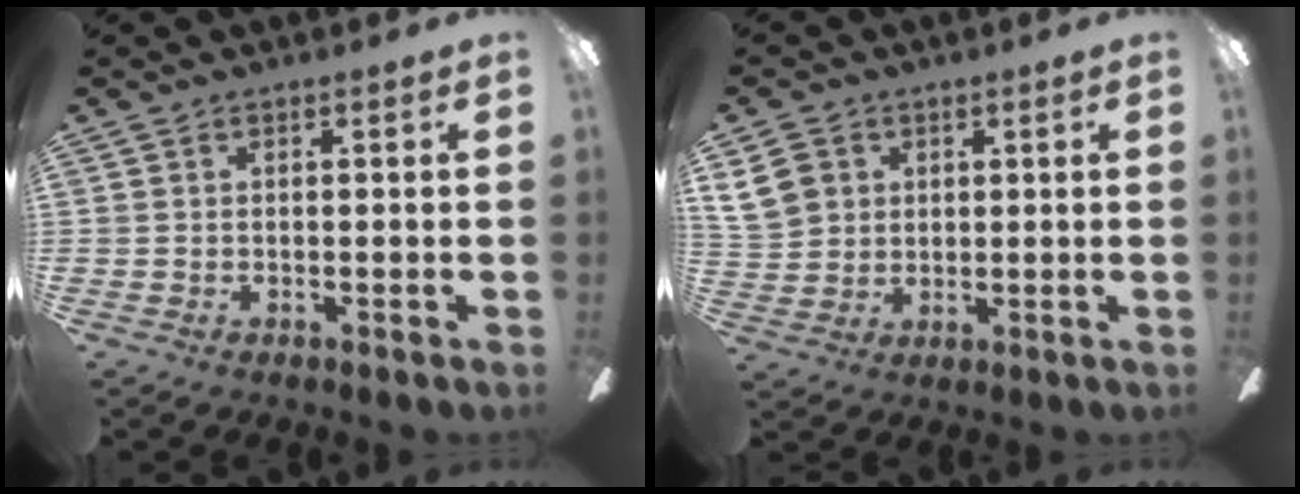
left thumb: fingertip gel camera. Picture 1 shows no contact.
{"total": 7.8, "force": [3.2, 6.6, 2.6], "torque": [-0.055, 0.009, 0.067]}